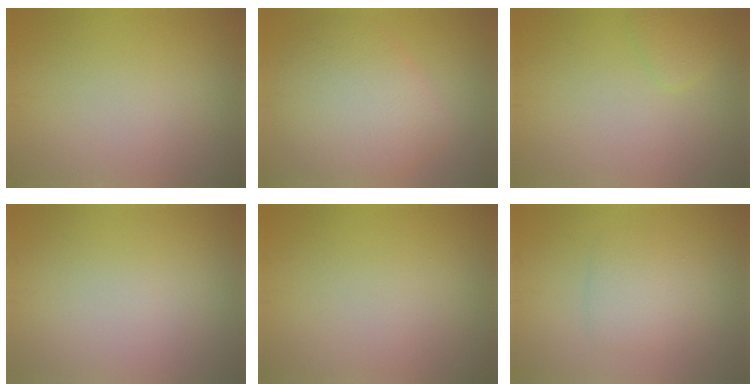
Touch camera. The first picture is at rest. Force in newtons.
{"total": 7.5, "press": 7.5, "slide": 0.2}
{"total": 1.4, "press": 1.4, "slide": 0.1}
{"total": 0.0}
{"total": 0.0}
{"total": 2.8, "press": 2.8, "slide": 0.0}